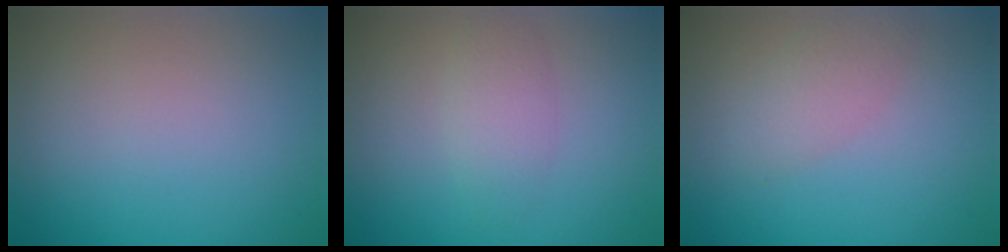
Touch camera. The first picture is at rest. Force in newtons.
{"total": 1.2, "press": 1.2, "slide": 0.2}
{"total": 2.3, "press": 2.3, "slide": 0.0}